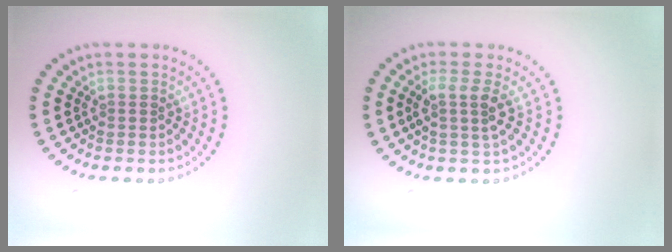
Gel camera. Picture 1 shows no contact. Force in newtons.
{"total": 2.4, "press": 1.8, "slide": 1.6}